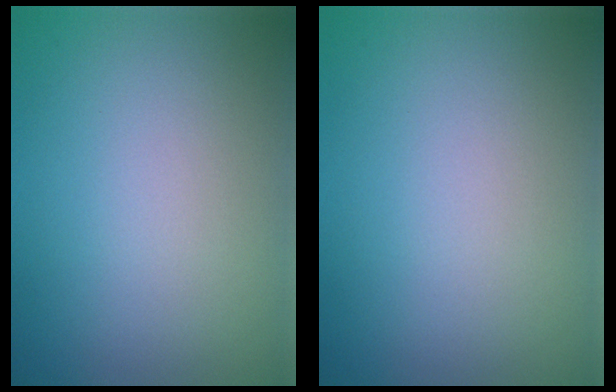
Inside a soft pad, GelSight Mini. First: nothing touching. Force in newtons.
{"total": 0.0}